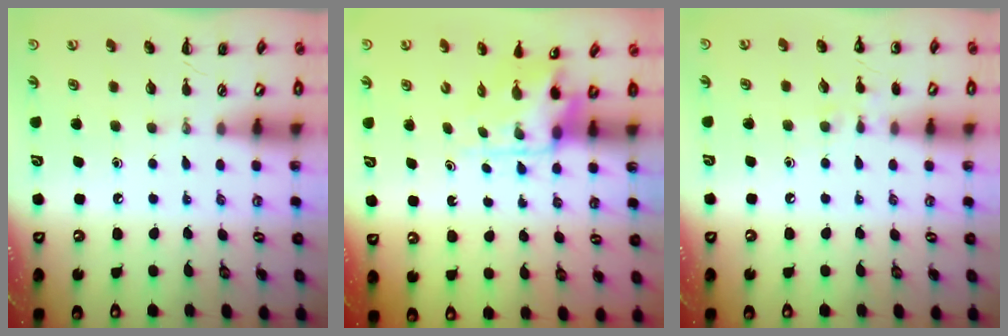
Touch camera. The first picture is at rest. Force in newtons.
{"total": 4.6, "press": 4.5, "slide": 0.7}
{"total": 6.6, "press": 6.3, "slide": 1.9}